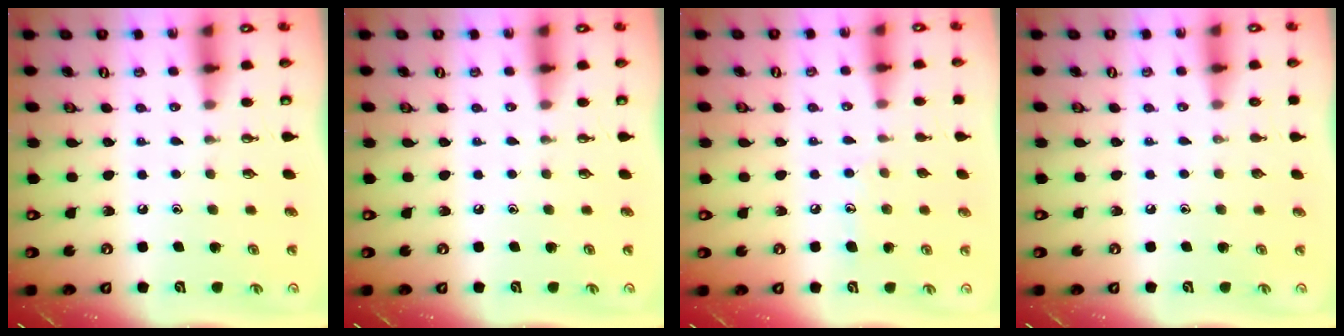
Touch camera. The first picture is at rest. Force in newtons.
{"total": 0.0}
{"total": 6.5, "press": 6.5, "slide": 0.6}
{"total": 0.0}